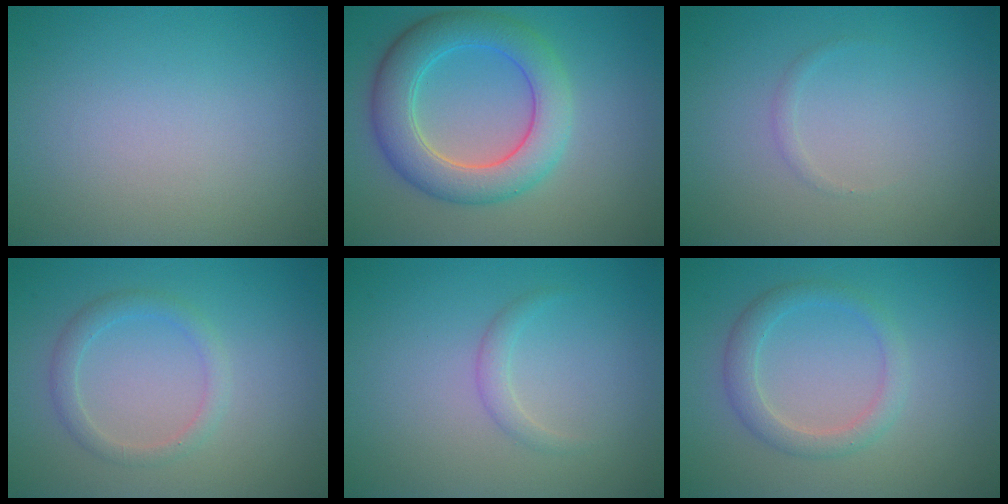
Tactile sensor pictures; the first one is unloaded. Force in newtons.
{"total": 6.4, "press": 6.4, "slide": 0.3}
{"total": 0.5, "press": 0.5, "slide": 0.0}
{"total": 1.8, "press": 1.8, "slide": 0.0}
{"total": 1.2, "press": 1.2, "slide": 0.1}
{"total": 2.5, "press": 2.5, "slide": 0.1}